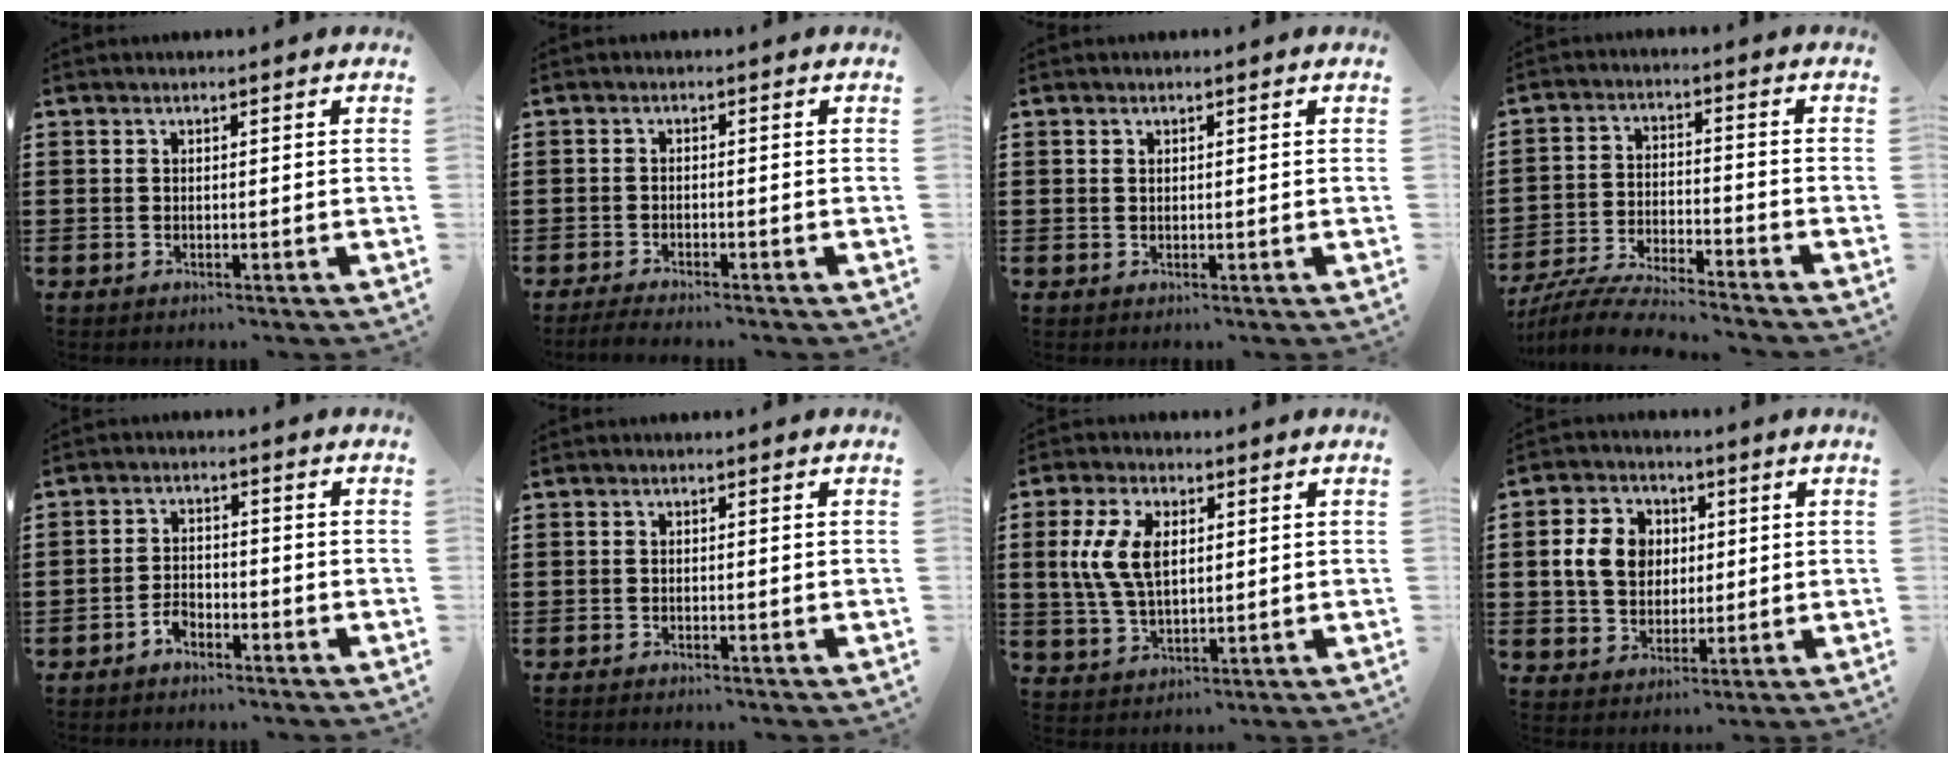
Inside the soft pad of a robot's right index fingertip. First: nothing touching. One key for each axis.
{"total": 1.7, "fx": -1.7, "fy": -0.1, "fz": 0.2, "tx": -0.005, "ty": -0.001, "tz": -0.033}
{"total": 0.6, "fx": 0.3, "fy": 0.5, "fz": 0.2, "tx": -0.005, "ty": 0.003, "tz": 0.006}
{"total": 6.3, "fx": -6.0, "fy": 0.2, "fz": 1.7, "tx": -0.044, "ty": -0.002, "tz": -0.120}
{"total": 2.5, "fx": -2.0, "fy": 1.3, "fz": 0.7, "tx": -0.019, "ty": 0.003, "tz": -0.042}
{"total": 0.6, "fx": -0.6, "fy": 0.0, "fz": -0.1, "tx": 0.001, "ty": -0.001, "tz": -0.012}
{"total": 7.8, "fx": 1.5, "fy": 4.4, "fz": 6.2, "tx": -0.151, "ty": 0.008, "tz": 0.021}
{"total": 7.7, "fx": 1.1, "fy": 6.5, "fz": 4.1, "tx": -0.108, "ty": 0.016, "tz": 0.014}